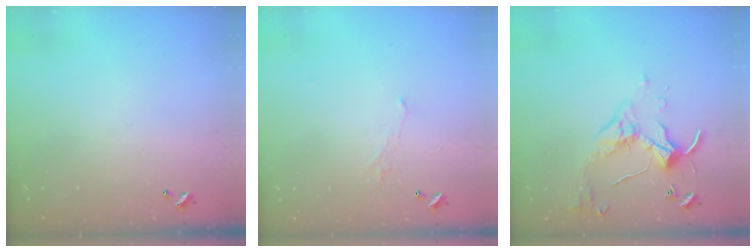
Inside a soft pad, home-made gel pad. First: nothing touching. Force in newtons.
{"total": 1.7, "press": 1.6, "slide": 0.6}
{"total": 3.9, "press": 3.9, "slide": 0.1}